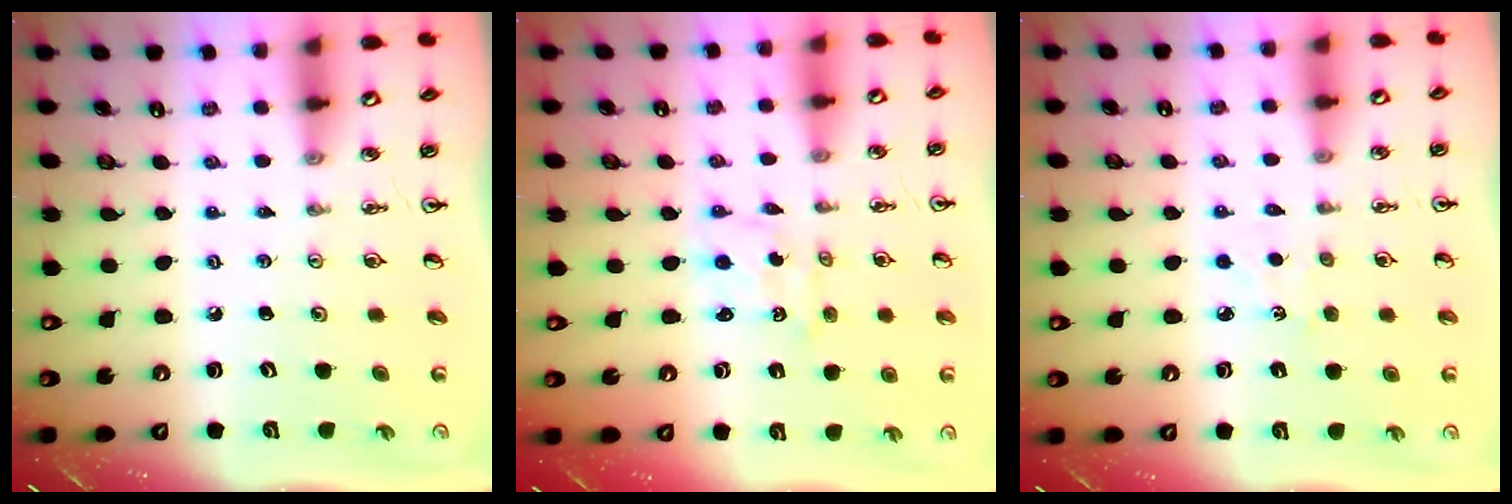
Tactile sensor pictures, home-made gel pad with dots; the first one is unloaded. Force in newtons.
{"total": 1.0, "press": 0.9, "slide": 0.5}
{"total": 3.3, "press": 3.3, "slide": 0.4}